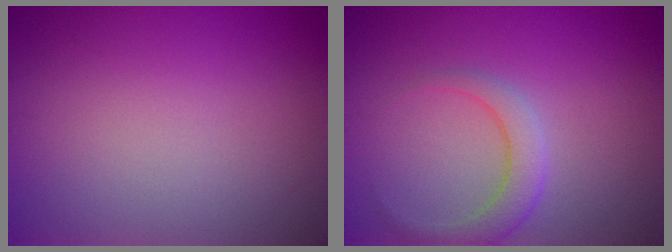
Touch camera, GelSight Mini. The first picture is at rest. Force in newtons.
{"total": 2.9, "press": 2.9, "slide": 0.1}